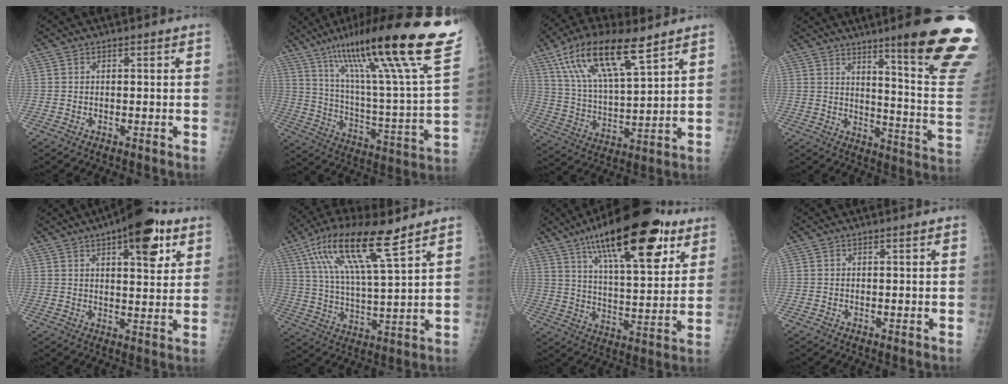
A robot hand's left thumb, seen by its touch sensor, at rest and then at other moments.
{"total": 33.1, "force": [21.2, 3.8, 25.2], "torque": [-0.365, -0.060, 0.331]}
{"total": 17.7, "force": [10.4, 5.4, 13.3], "torque": [-0.237, -0.029, 0.201]}
{"total": 21.1, "force": [13.7, 1.3, 16.0], "torque": [-0.177, -0.092, 0.182]}
{"total": 14.4, "force": [7.4, 5.4, 11.0], "torque": [-0.121, -0.020, 0.099]}
{"total": 16.7, "force": [9.6, 3.2, 13.2], "torque": [-0.254, -0.023, 0.184]}
{"total": 26.2, "force": [14.7, 8.8, 19.8], "torque": [-0.286, -0.032, 0.234]}
{"total": 0.8, "force": [0.5, 0.1, 0.6], "torque": [-0.008, 0.001, 0.007]}